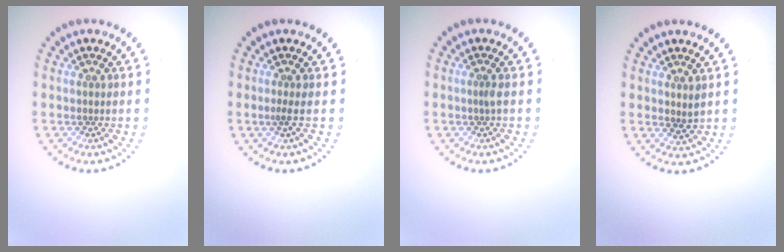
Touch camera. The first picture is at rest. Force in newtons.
{"total": 0.7, "press": 0.4, "slide": 0.5}
{"total": 0.8, "press": 0.5, "slide": 0.6}
{"total": 1.1, "press": 0.9, "slide": 0.6}